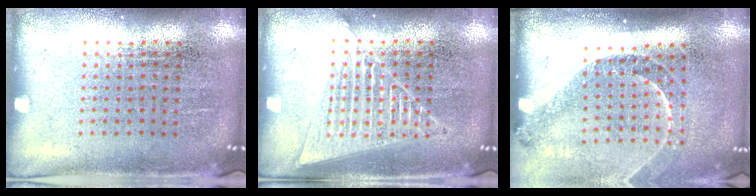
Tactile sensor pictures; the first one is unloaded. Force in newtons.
{"total": 2.7, "press": 2.7, "slide": 0.4}
{"total": 1.4, "press": 1.3, "slide": 0.5}